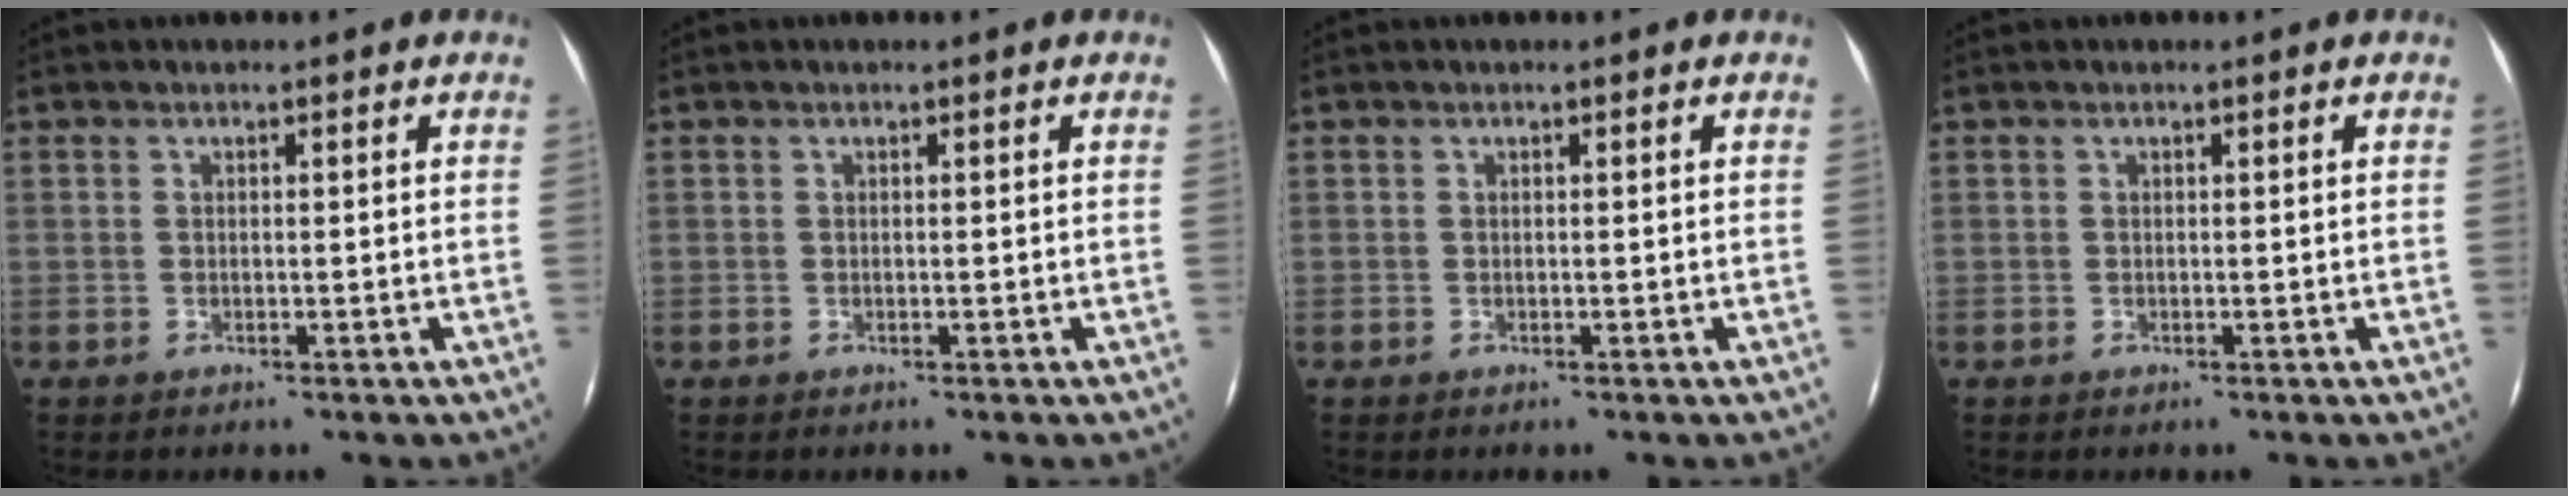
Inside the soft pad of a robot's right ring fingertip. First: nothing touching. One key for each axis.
{"total": 0.0}
{"total": 0.0}
{"total": 0.0}